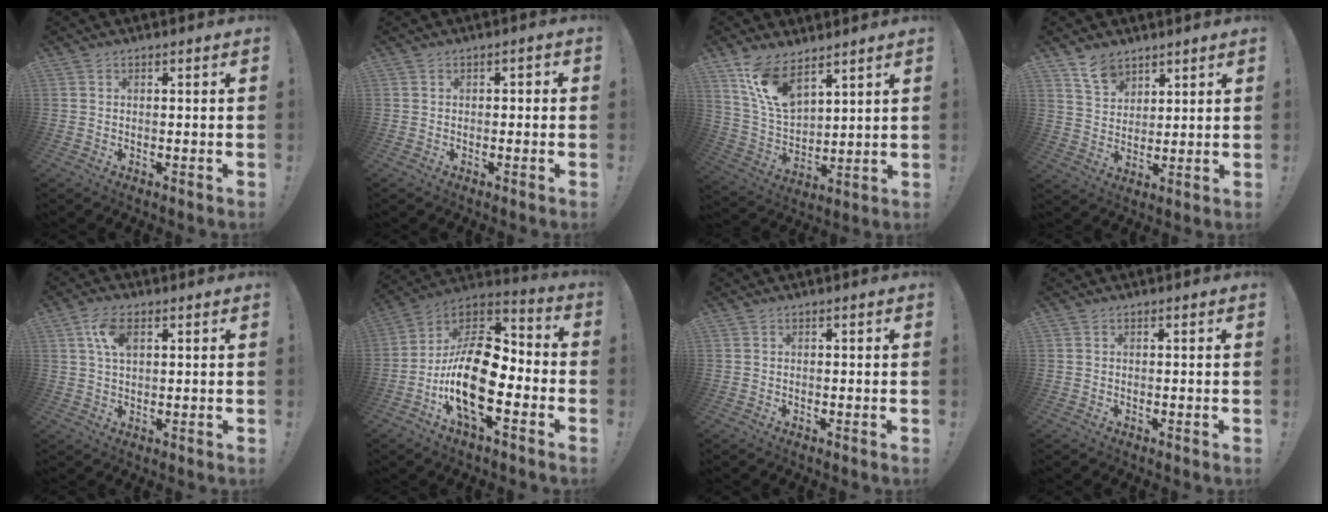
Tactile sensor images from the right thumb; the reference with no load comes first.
{"total": 1.4, "force": [-1.0, 0.8, 0.5], "torque": [-0.015, 0.006, -0.018]}
{"total": 13.1, "force": [9.1, 6.2, 7.2], "torque": [-0.157, -0.048, 0.176]}
{"total": 7.5, "force": [5.8, 4.2, 2.1], "torque": [-0.040, -0.033, 0.111]}
{"total": 7.0, "force": [2.6, 3.8, 5.3], "torque": [-0.098, 0.003, 0.048]}
{"total": 21.5, "force": [-5.4, 10.2, 18.1], "torque": [-0.349, 0.025, -0.086]}
{"total": 0.0}
{"total": 0.0}